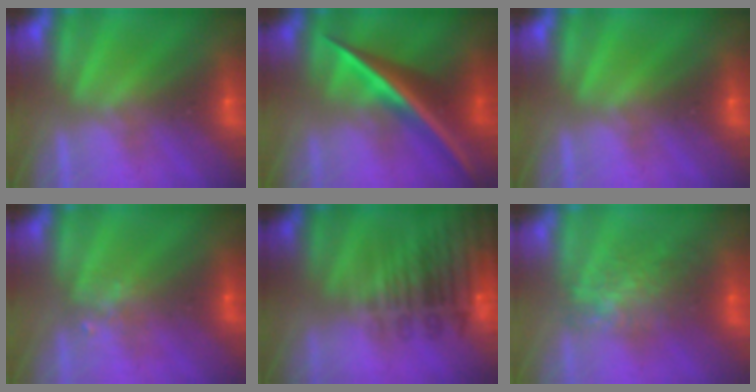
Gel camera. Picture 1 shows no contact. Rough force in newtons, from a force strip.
{"total": 2.7}
{"total": 0.0}
{"total": 2.3}
{"total": 7.3}
{"total": 7.2}